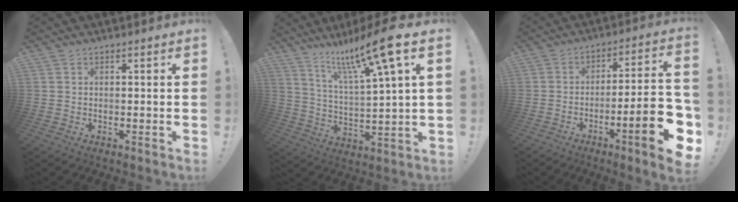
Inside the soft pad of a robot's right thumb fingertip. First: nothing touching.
{"total": 15.0, "force": [9.4, 1.1, 11.6], "torque": [-0.207, -0.058, 0.142]}
{"total": 17.9, "force": [-6.7, 3.6, 16.2], "torque": [-0.229, 0.029, -0.096]}